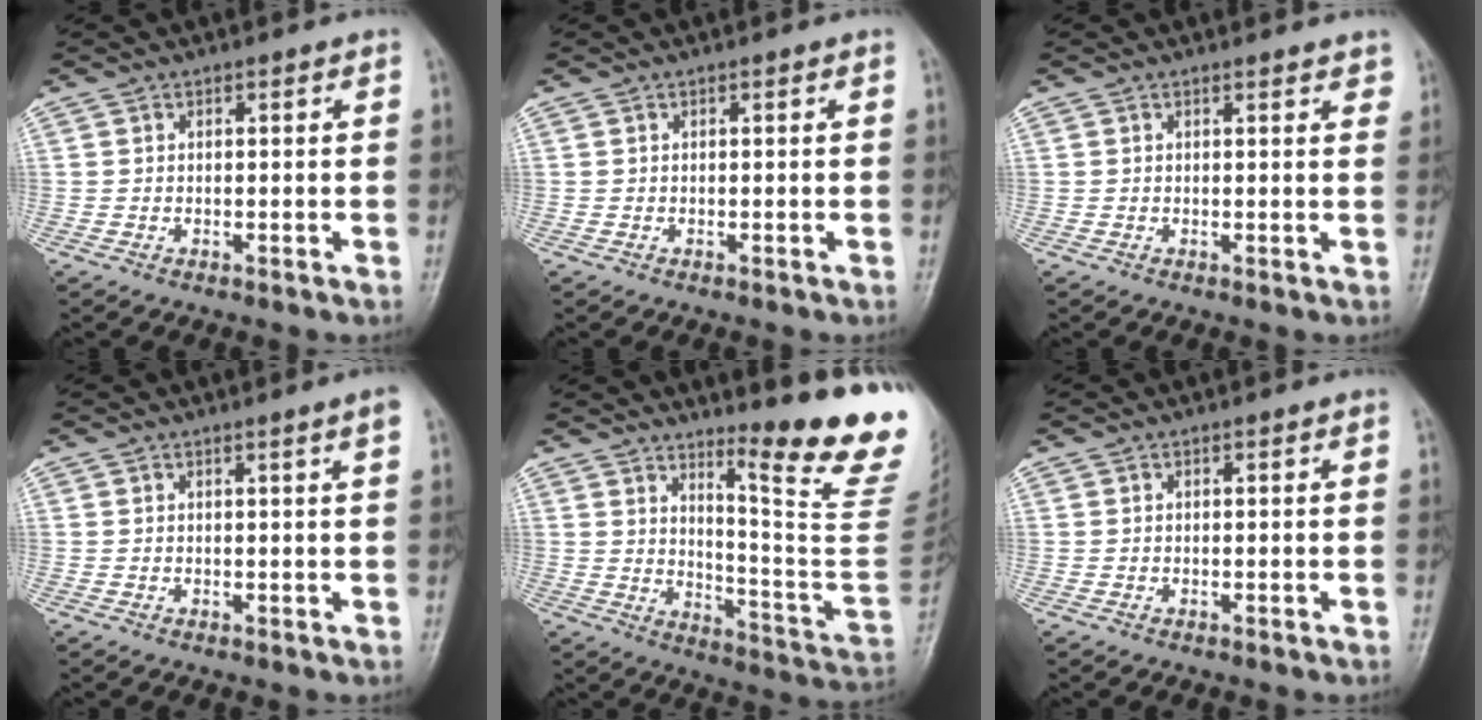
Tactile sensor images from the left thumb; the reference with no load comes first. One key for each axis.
{"total": 0.0}
{"total": 2.3, "fx": 1.9, "fy": 0.9, "fz": 0.9, "tx": 0.005, "ty": -0.005, "tz": 0.015}
{"total": 1.6, "fx": 0.9, "fy": -0.3, "fz": 1.3, "tx": -0.021, "ty": -0.005, "tz": 0.013}
{"total": 19.9, "fx": 12.8, "fy": 1.9, "fz": 15.1, "tx": -0.175, "ty": -0.120, "tz": 0.184}
{"total": 0.0}